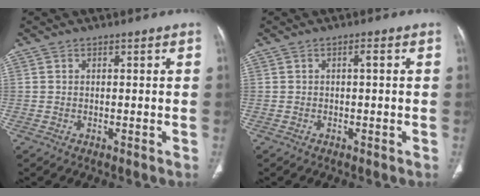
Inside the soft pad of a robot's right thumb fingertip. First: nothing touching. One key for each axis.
{"total": 0.8, "fx": 0.0, "fy": 0.1, "fz": 0.8, "tx": -0.009, "ty": 0.002, "tz": -0.003}